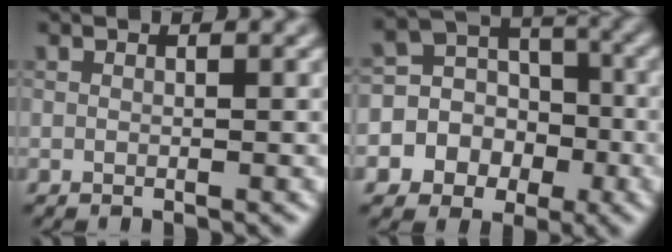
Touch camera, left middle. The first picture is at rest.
{"total": 8.9, "force": [-3.0, 8.0, 2.3], "torque": [-0.045, 0.006, -0.075]}